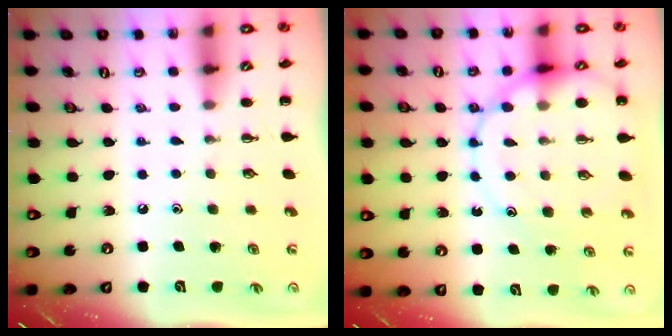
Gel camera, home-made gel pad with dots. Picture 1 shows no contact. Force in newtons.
{"total": 16.1, "press": 15.8, "slide": 3.2}